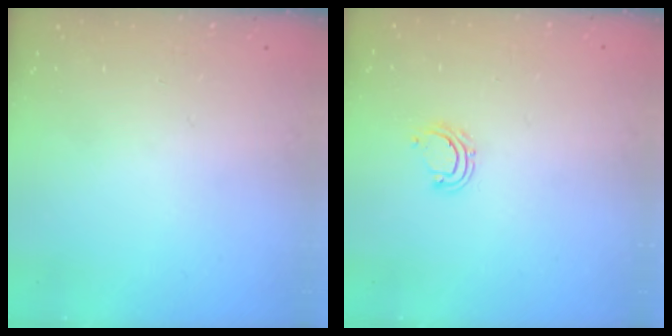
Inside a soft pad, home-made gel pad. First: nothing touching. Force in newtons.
{"total": 4.7, "press": 4.6, "slide": 0.3}